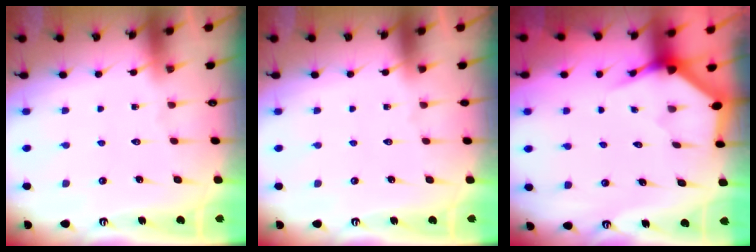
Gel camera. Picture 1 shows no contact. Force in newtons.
{"total": 0.0}
{"total": 3.6, "press": 3.6, "slide": 0.1}